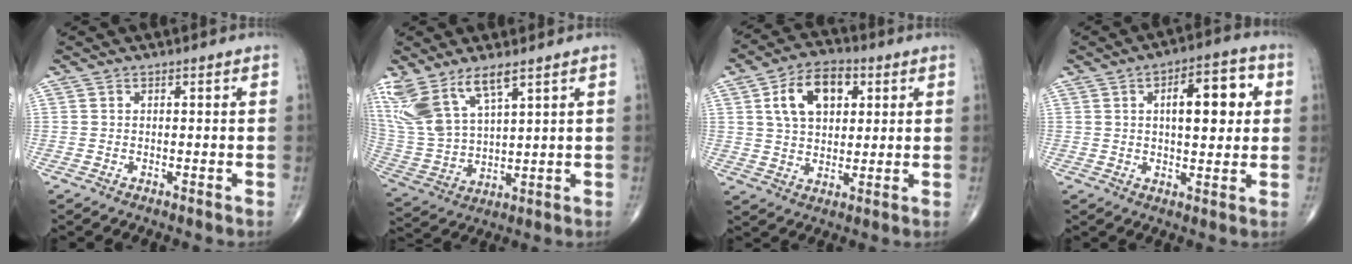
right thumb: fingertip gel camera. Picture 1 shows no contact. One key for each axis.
{"total": 13.2, "fx": 8.3, "fy": 4.7, "fz": 9.1, "tx": -0.198, "ty": -0.027, "tz": 0.185}
{"total": 11.9, "fx": 3.9, "fy": 7.4, "fz": 8.5, "tx": -0.123, "ty": 0.002, "tz": 0.063}
{"total": 11.6, "fx": 2.6, "fy": 5.0, "fz": 10.1, "tx": -0.120, "ty": 0.009, "tz": 0.035}